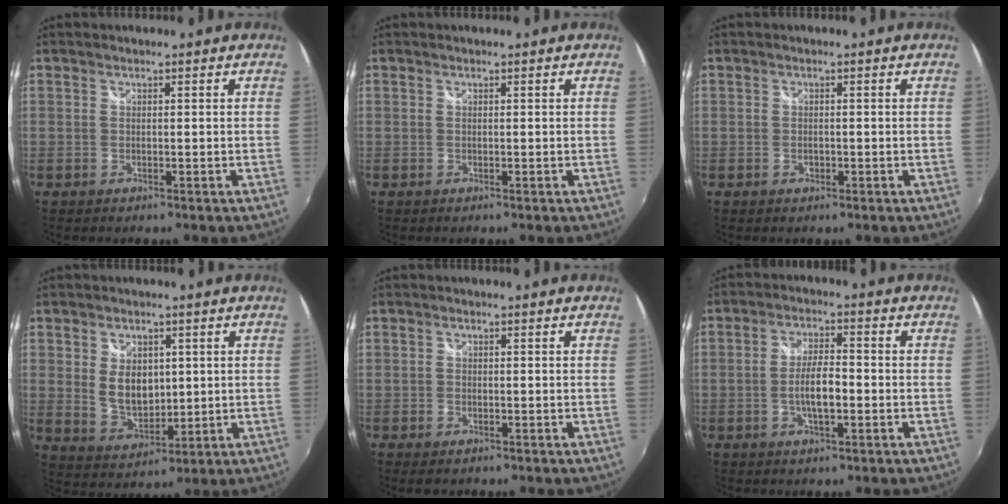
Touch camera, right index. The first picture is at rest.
{"total": 0.0}
{"total": 1.1, "force": [-0.4, 0.8, 0.5], "torque": [-0.009, -0.001, -0.007]}
{"total": 7.6, "force": [1.2, 5.4, 5.2], "torque": [-0.095, -0.003, 0.033]}
{"total": 1.8, "force": [-1.2, 1.1, 0.8], "torque": [-0.019, -0.005, -0.021]}
{"total": 6.0, "force": [-1.7, 1.8, 5.5], "torque": [-0.104, 0.003, -0.027]}